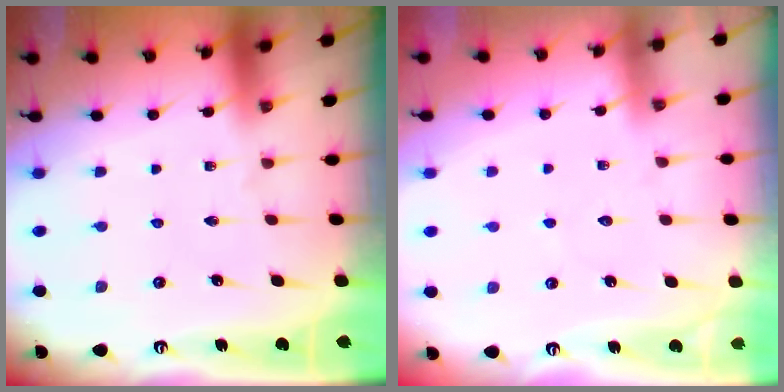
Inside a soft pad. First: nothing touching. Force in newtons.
{"total": 3.8, "press": 3.8, "slide": 0.4}